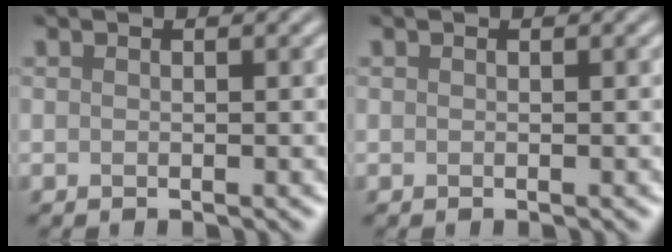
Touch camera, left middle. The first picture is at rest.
{"total": 0.0}